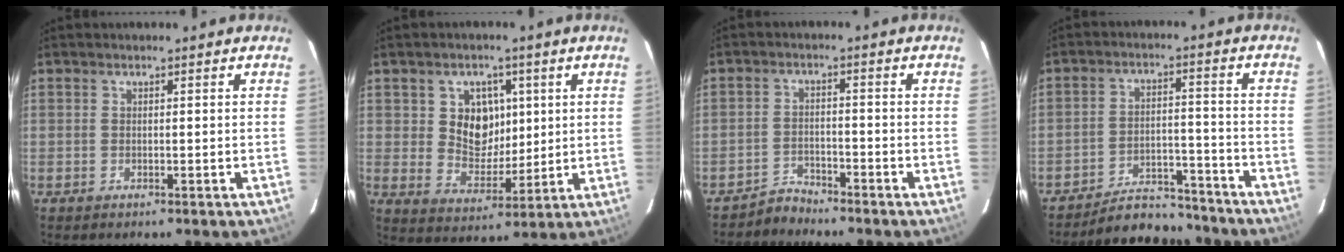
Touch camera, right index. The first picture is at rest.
{"total": 8.6, "force": [2.3, 7.2, 4.1], "torque": [-0.075, 0.004, 0.051]}
{"total": 3.4, "force": [-3.2, 0.7, -0.6], "torque": [0.009, 0.009, -0.060]}
{"total": 11.5, "force": [-10.9, 3.3, 2.0], "torque": [-0.054, 0.022, -0.154]}